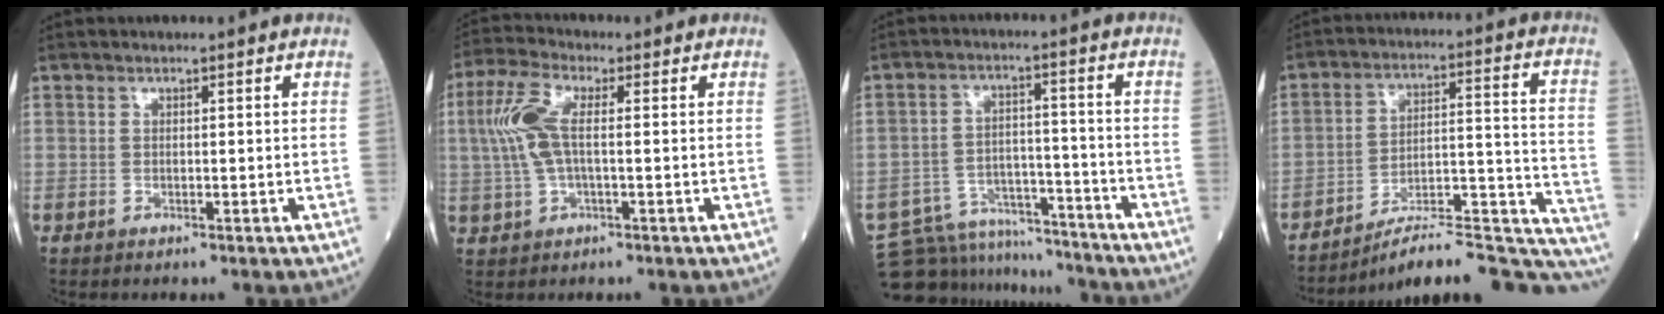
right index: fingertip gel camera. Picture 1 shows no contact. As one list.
[{"total": 7.2, "force": [0.8, 2.1, 6.8], "torque": [-0.171, 0.017, 0.014]}, {"total": 14.0, "force": [-13.6, 3.2, 1.3], "torque": [-0.025, 0.025, -0.208]}, {"total": 23.6, "force": [-22.2, 1.6, 7.8], "torque": [-0.037, 0.038, -0.308]}]